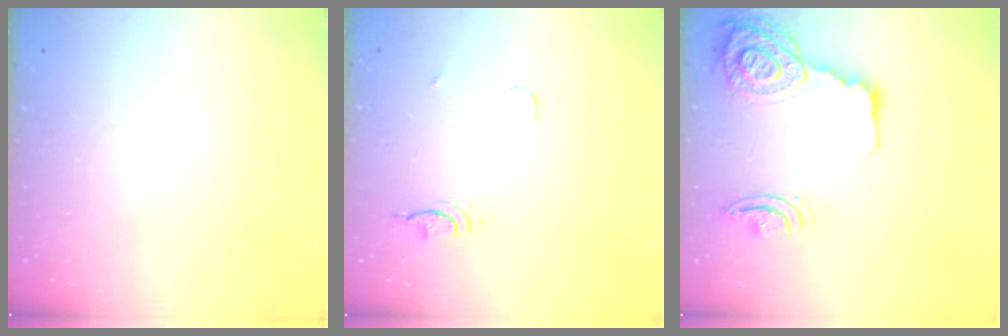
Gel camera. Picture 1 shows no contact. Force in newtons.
{"total": 3.8, "press": 3.4, "slide": 1.6}
{"total": 18.9, "press": 18.6, "slide": 3.2}